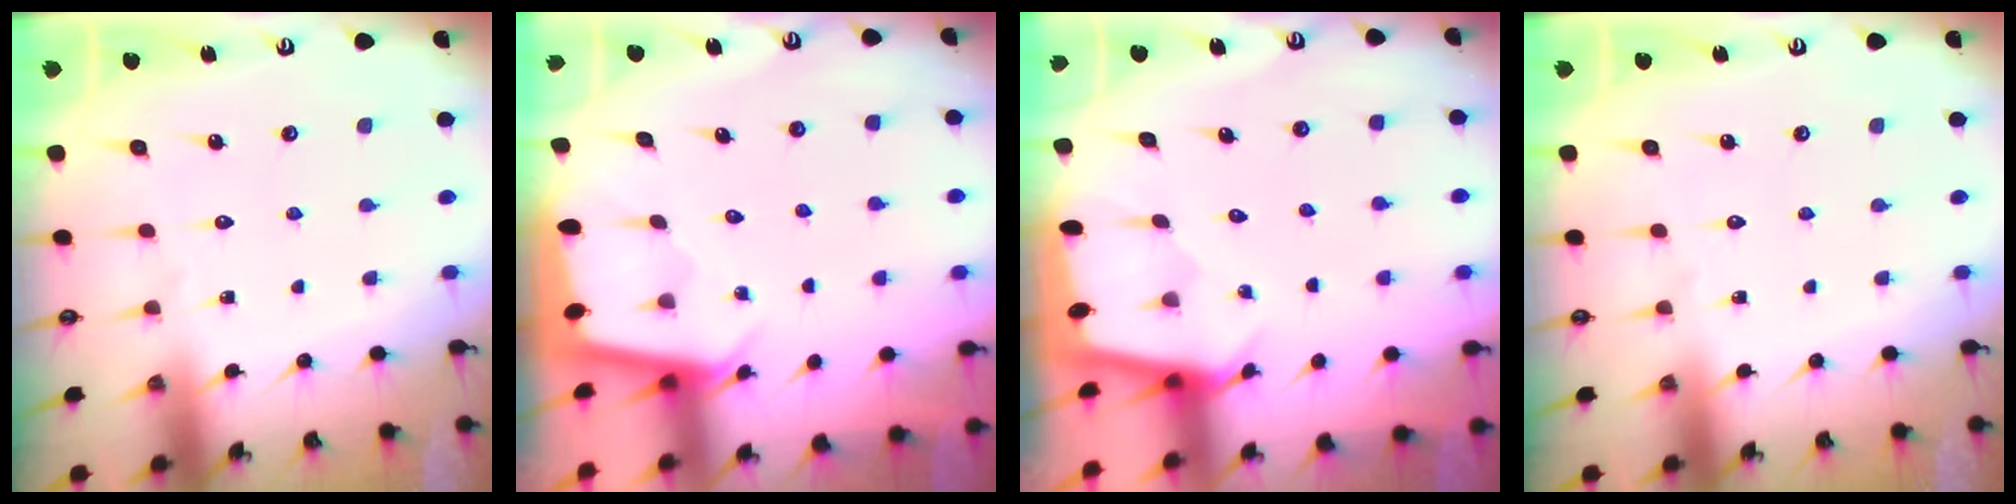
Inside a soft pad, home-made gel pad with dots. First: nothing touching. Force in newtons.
{"total": 1.8, "press": 1.8, "slide": 0.1}
{"total": 1.6, "press": 1.6, "slide": 0.2}
{"total": 0.0}